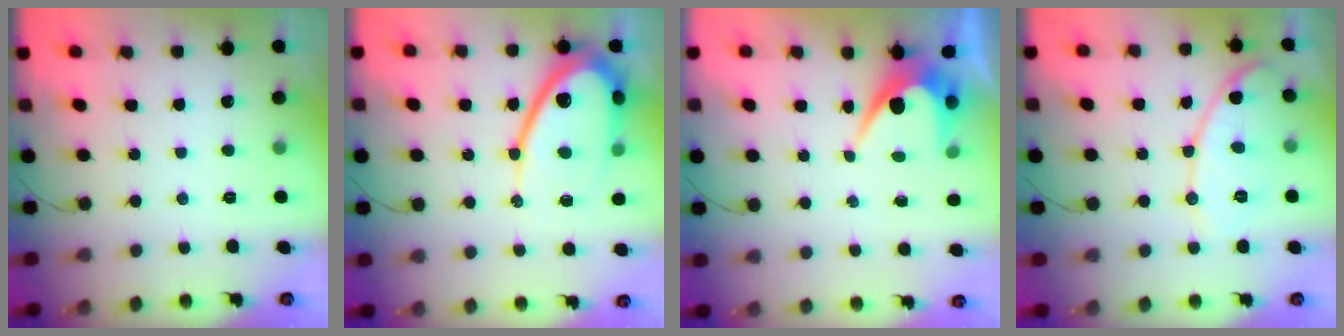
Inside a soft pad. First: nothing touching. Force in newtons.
{"total": 17.0, "press": 16.9, "slide": 1.4}
{"total": 6.0, "press": 6.0, "slide": 0.4}
{"total": 11.5, "press": 11.5, "slide": 0.6}